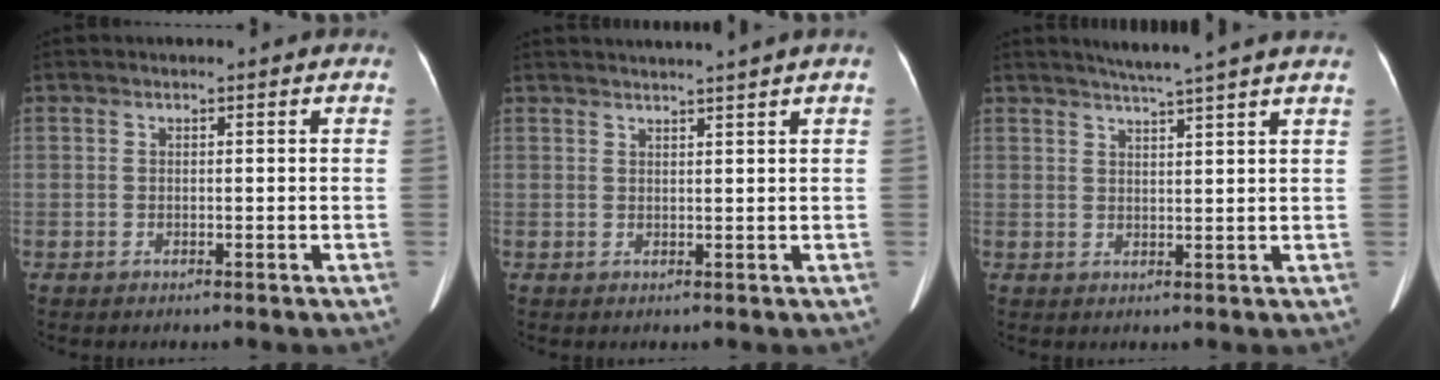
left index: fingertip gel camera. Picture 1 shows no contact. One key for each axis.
{"total": 5.0, "fx": 4.4, "fy": -1.5, "fz": 1.9, "tx": -0.021, "ty": 0.014, "tz": 0.053}
{"total": 7.5, "fx": 6.4, "fy": -1.4, "fz": 3.7, "tx": -0.054, "ty": 0.012, "tz": 0.078}